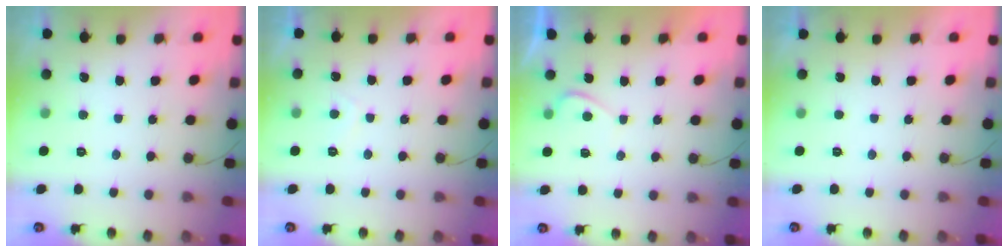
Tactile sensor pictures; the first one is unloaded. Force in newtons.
{"total": 1.5, "press": 1.4, "slide": 0.6}
{"total": 0.7, "press": 0.6, "slide": 0.4}
{"total": 2.3, "press": 2.3, "slide": 0.4}